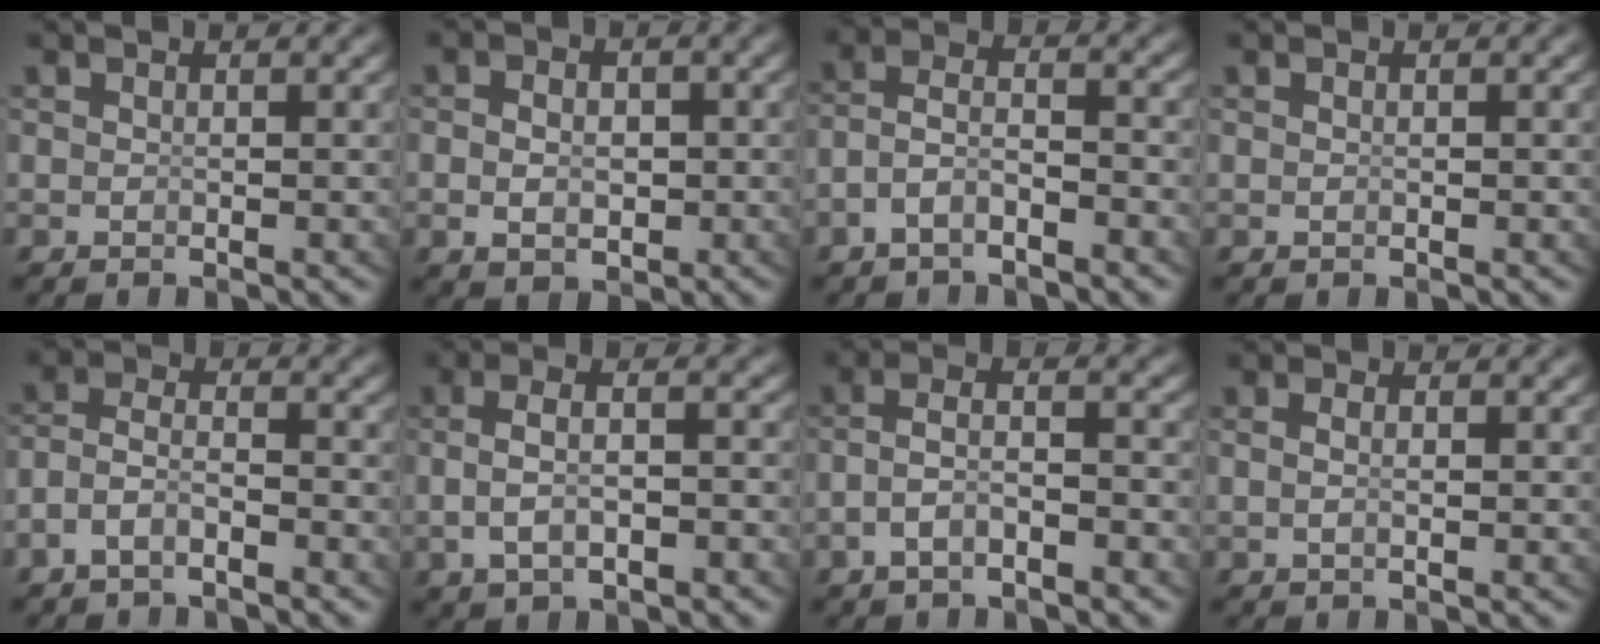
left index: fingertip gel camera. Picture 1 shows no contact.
{"total": 2.8, "force": [-1.0, 1.8, 1.9], "torque": [-0.025, -0.015, -0.005]}
{"total": 3.5, "force": [-2.0, 1.9, 2.1], "torque": [-0.049, -0.016, -0.032]}
{"total": 0.0}
{"total": 3.7, "force": [-2.2, 2.4, 1.8], "torque": [-0.047, -0.019, -0.035]}
{"total": 3.6, "force": [-0.9, 1.9, 3.0], "torque": [-0.058, -0.004, -0.008]}
{"total": 3.1, "force": [-1.6, 1.1, 2.4], "torque": [-0.050, -0.010, -0.025]}
{"total": 1.0, "force": [-0.1, 0.0, 1.0], "torque": [-0.020, -0.009, 0.004]}